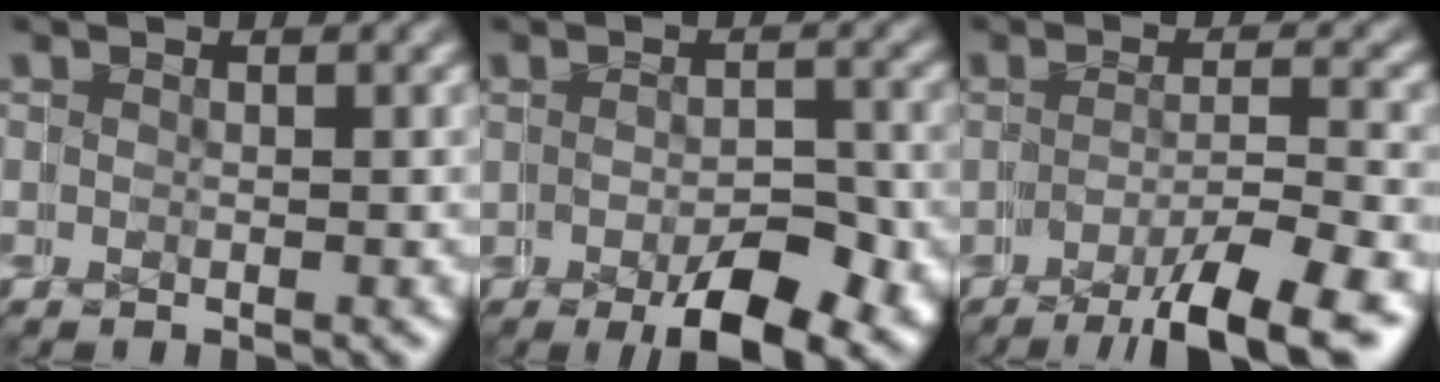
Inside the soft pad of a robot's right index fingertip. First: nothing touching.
{"total": 5.2, "force": [-3.3, 1.3, 3.8], "torque": [-0.035, -0.009, -0.041]}
{"total": 7.7, "force": [-6.3, 1.3, 4.2], "torque": [-0.034, -0.005, -0.086]}